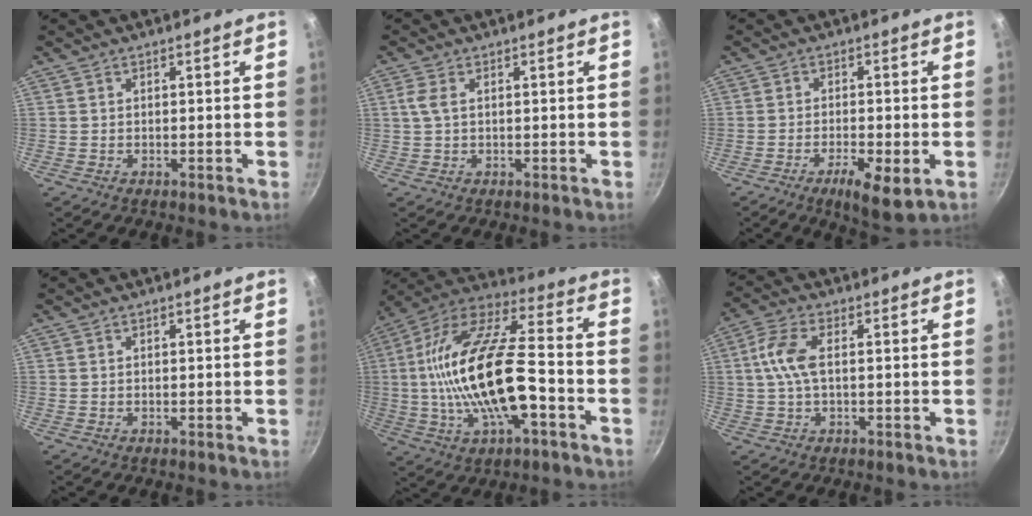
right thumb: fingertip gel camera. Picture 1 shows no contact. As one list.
[{"total": 2.6, "force": [0.6, 1.3, 2.2], "torque": [-0.050, 0.004, 0.011]}, {"total": 7.7, "force": [-3.0, 2.2, 6.7], "torque": [-0.115, 0.007, -0.043]}, {"total": 0.0}, {"total": 24.6, "force": [-4.2, 9.9, 22.1], "torque": [-0.416, 0.032, -0.084]}, {"total": 6.7, "force": [0.5, 3.2, 5.9], "torque": [-0.131, 0.015, 0.003]}]